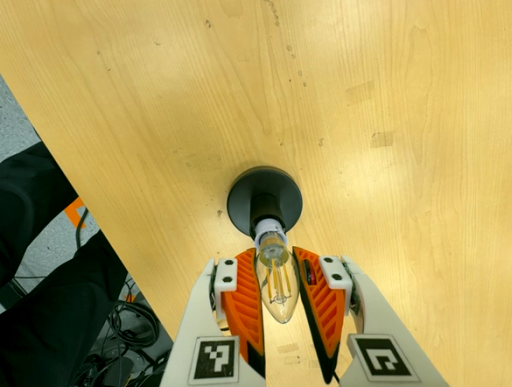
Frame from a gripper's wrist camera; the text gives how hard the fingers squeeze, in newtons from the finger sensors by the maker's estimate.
{"total": 12.8, "left": 11.8, "right": 13.8}